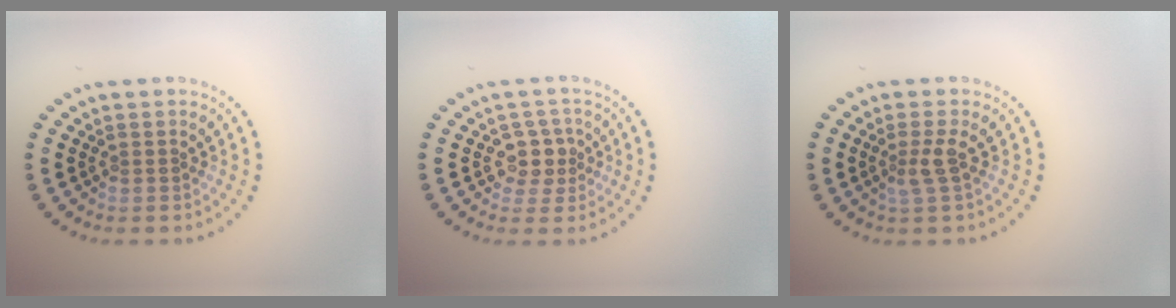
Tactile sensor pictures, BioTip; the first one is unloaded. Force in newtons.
{"total": 2.5, "press": 2.1, "slide": 1.2}
{"total": 1.8, "press": 1.3, "slide": 1.2}